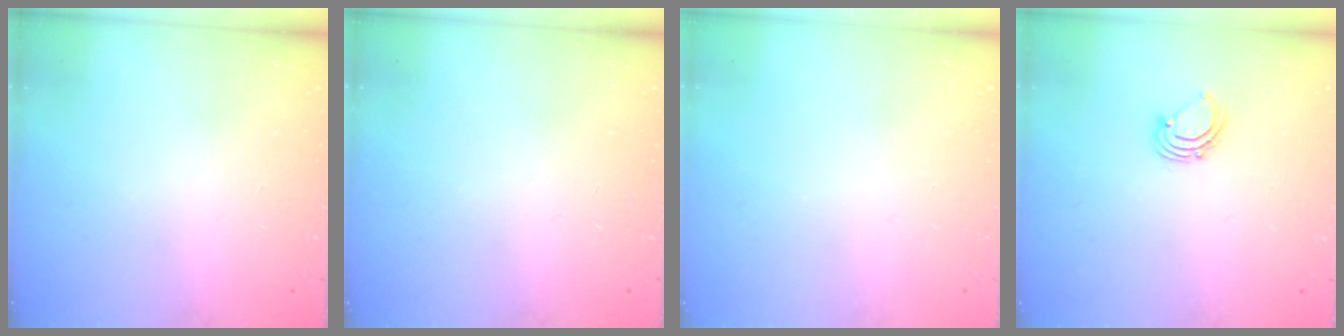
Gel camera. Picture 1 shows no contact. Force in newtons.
{"total": 0.0}
{"total": 0.0}
{"total": 2.9, "press": 2.9, "slide": 0.2}